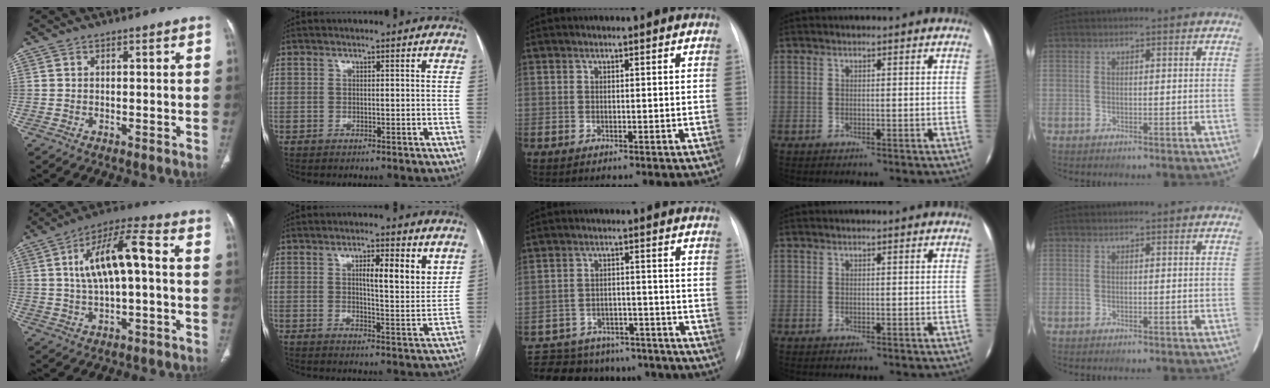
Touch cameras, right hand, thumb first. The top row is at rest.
{"thumb": {"total": 12.5, "force": [1.3, 4.4, 11.6], "torque": [-0.218, 0.033, 0.018]}, "index": {"total": 7.5, "force": [3.6, 1.5, 6.5], "torque": [-0.092, -0.005, 0.049]}, "middle": {"total": 18.8, "force": [-16.8, 6.9, 5.1], "torque": [-0.109, 0.011, -0.216]}}